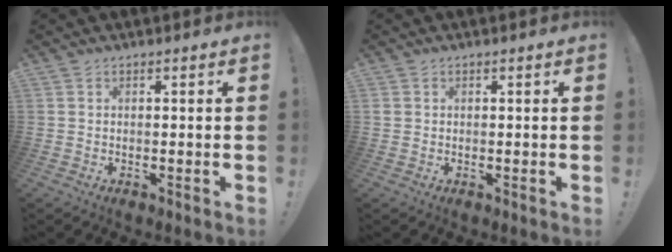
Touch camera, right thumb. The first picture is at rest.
{"total": 0.9, "force": [0.3, 0.8, 0.1], "torque": [-0.010, 0.006, 0.008]}